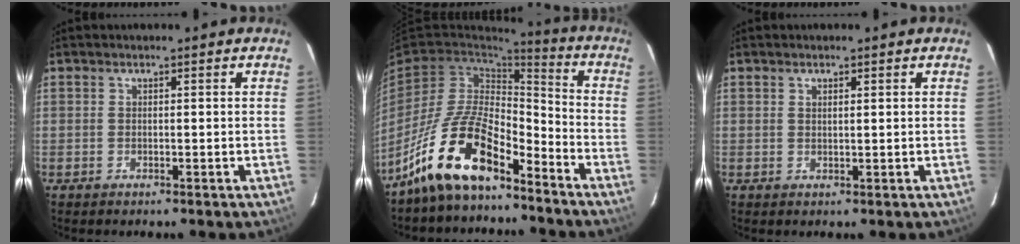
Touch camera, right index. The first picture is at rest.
{"total": 15.2, "force": [-11.0, 5.1, 9.1], "torque": [-0.185, 0.010, -0.209]}
{"total": 1.1, "force": [0.7, 0.3, 0.8], "torque": [-0.015, 0.002, 0.012]}